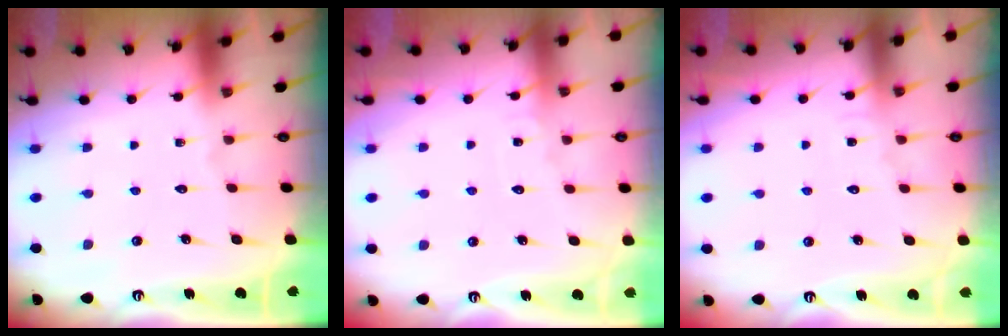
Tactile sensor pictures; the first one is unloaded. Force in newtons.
{"total": 3.5, "press": 3.5, "slide": 0.4}
{"total": 4.5, "press": 4.5, "slide": 0.4}